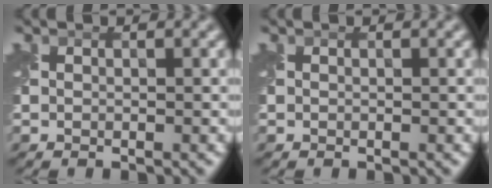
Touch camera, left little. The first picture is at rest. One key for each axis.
{"total": 0.0}